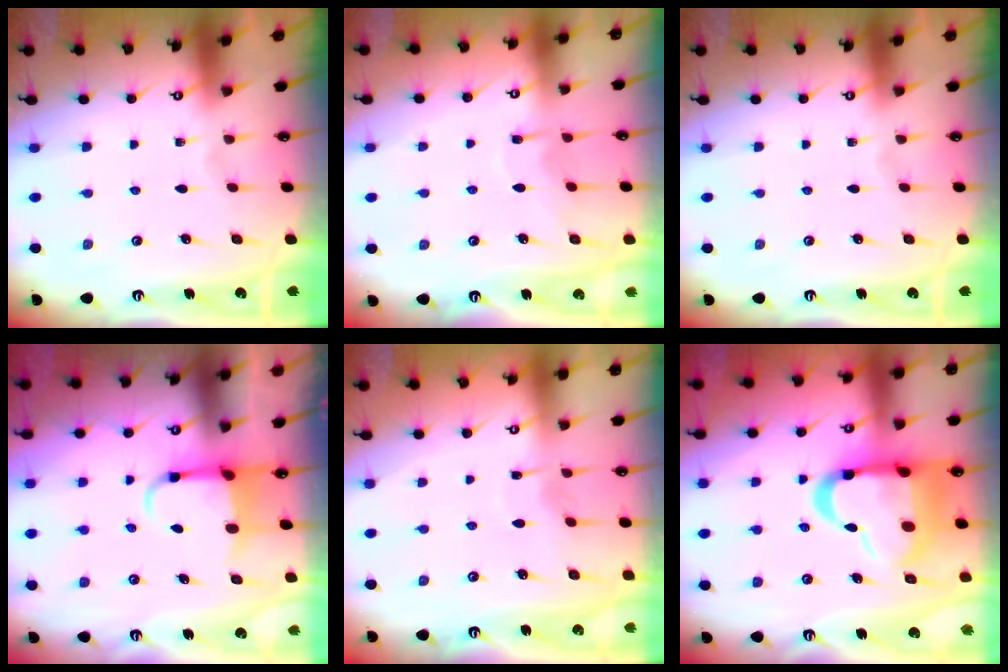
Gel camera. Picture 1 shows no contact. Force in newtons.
{"total": 8.1, "press": 8.1, "slide": 0.6}
{"total": 0.0}
{"total": 4.0, "press": 3.9, "slide": 1.0}
{"total": 2.3, "press": 2.3, "slide": 0.3}
{"total": 20.4, "press": 20.3, "slide": 2.4}